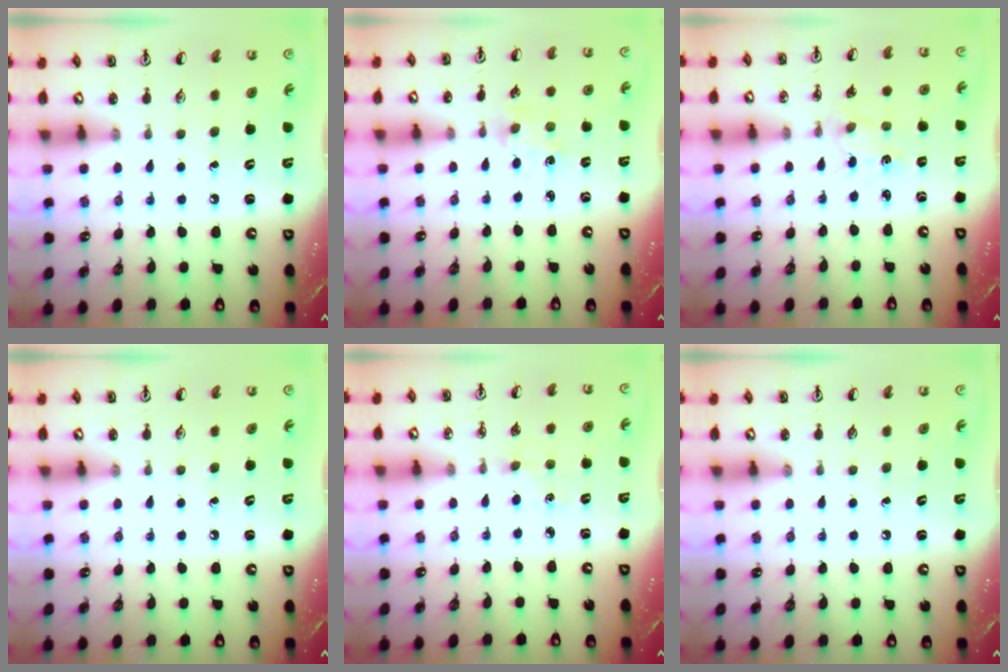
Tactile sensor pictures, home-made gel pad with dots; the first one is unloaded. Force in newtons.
{"total": 1.9, "press": 1.8, "slide": 0.4}
{"total": 1.3, "press": 1.2, "slide": 0.4}
{"total": 0.0}
{"total": 1.8, "press": 1.8, "slide": 0.3}
{"total": 0.0}